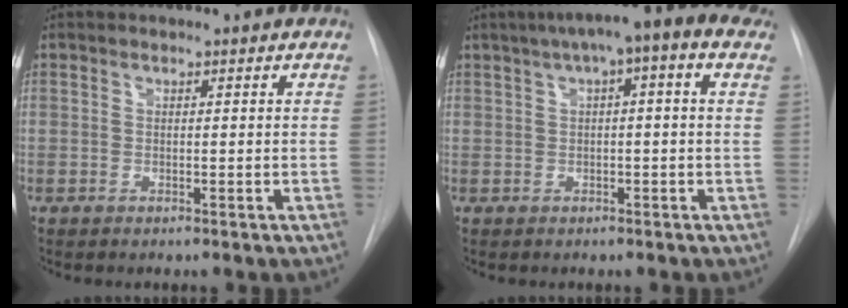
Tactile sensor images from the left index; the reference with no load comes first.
{"total": 10.0, "force": [5.0, 1.7, 8.5], "torque": [-0.123, 0.048, 0.057]}